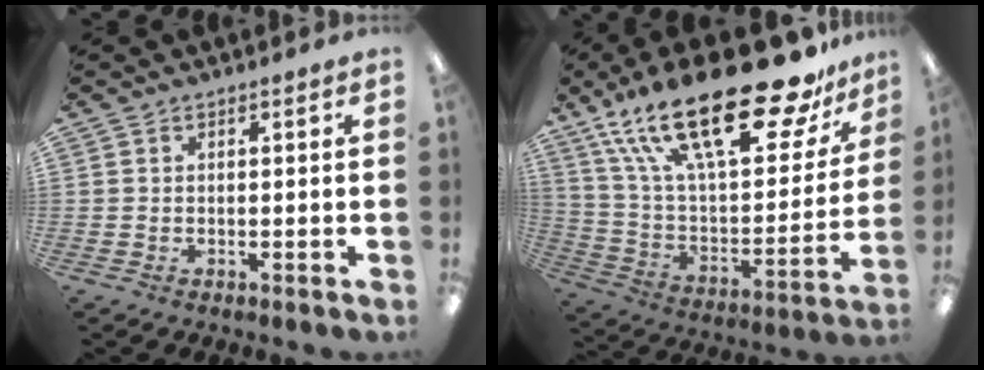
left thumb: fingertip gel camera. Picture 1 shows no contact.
{"total": 30.2, "force": [19.5, 10.6, 20.5], "torque": [-0.367, -0.119, 0.327]}